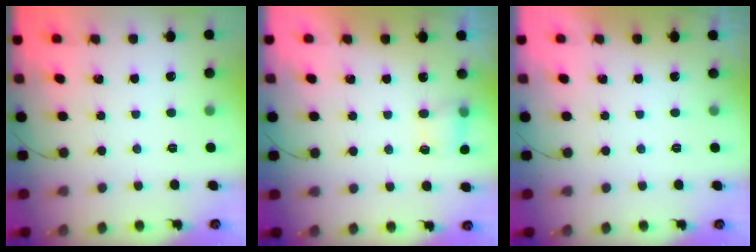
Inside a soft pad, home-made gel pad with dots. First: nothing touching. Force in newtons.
{"total": 5.3, "press": 5.1, "slide": 1.3}
{"total": 0.0}